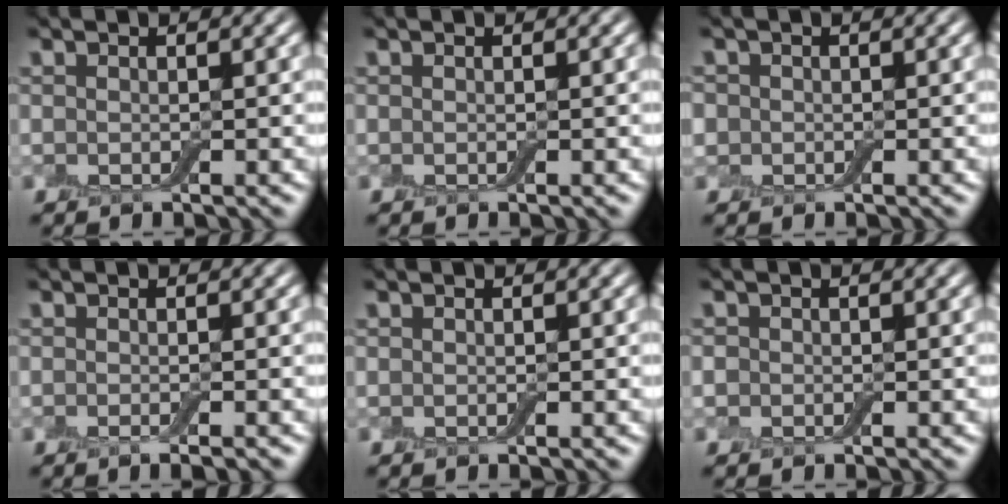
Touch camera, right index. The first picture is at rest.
{"total": 0.0}
{"total": 1.5, "force": [0.1, 1.4, 0.3], "torque": [0.000, 0.002, -0.008]}
{"total": 1.5, "force": [-0.6, 0.3, 1.3], "torque": [-0.010, -0.004, -0.010]}
{"total": 0.0}
{"total": 0.7, "force": [-0.1, 0.7, 0.1], "torque": [0.002, -0.004, -0.006]}